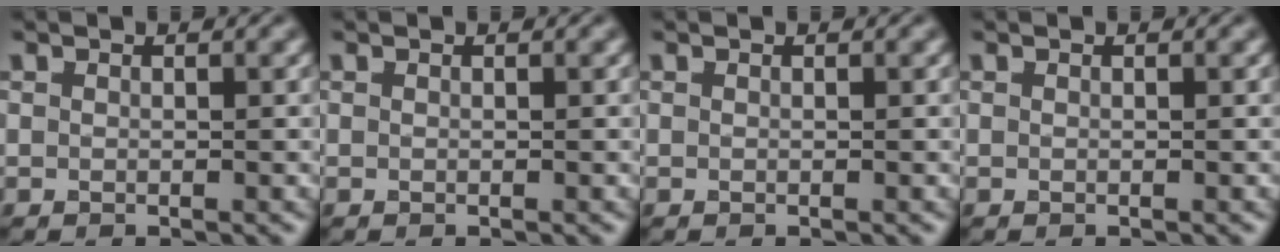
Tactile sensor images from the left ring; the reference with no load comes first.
{"total": 0.0}
{"total": 0.0}
{"total": 0.0}